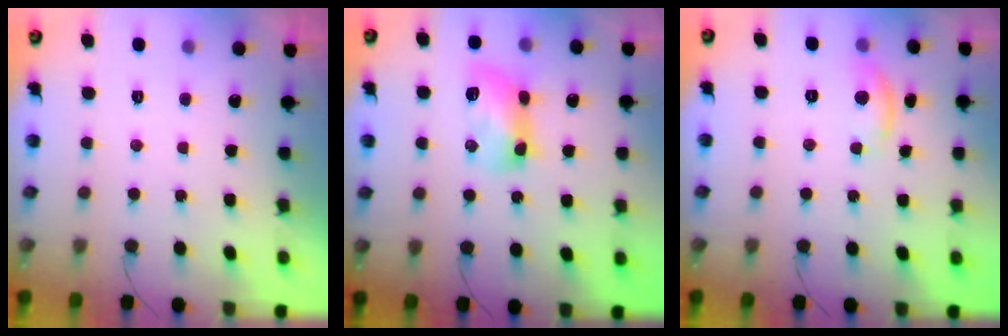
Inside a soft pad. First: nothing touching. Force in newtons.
{"total": 10.9, "press": 10.9, "slide": 1.0}
{"total": 6.2, "press": 6.2, "slide": 0.3}